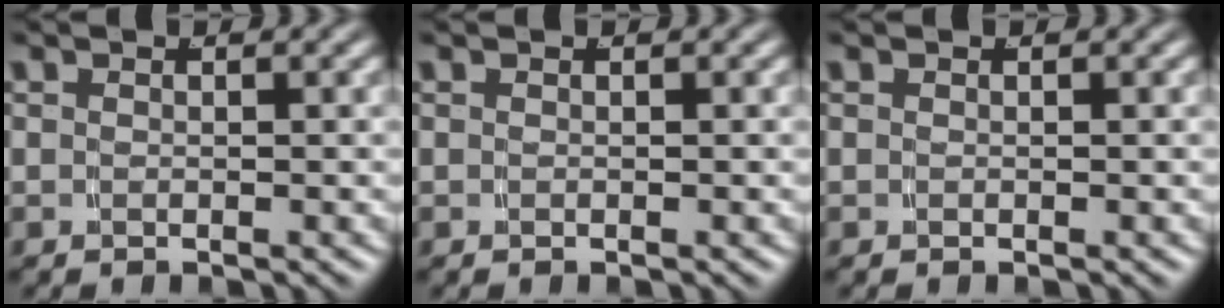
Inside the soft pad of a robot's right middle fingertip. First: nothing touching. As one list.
[{"total": 0.0}, {"total": 0.0}]